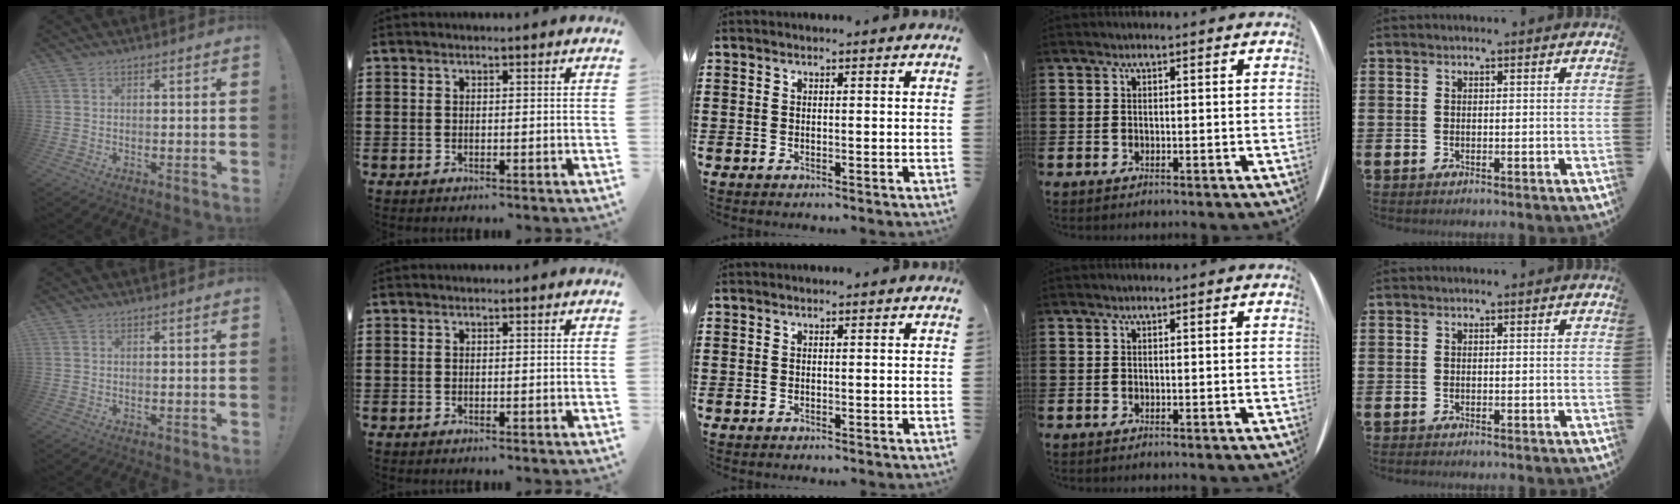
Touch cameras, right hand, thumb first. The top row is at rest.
{}